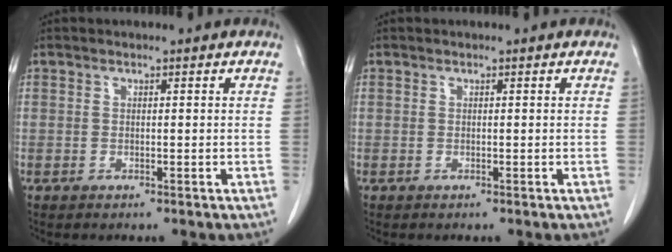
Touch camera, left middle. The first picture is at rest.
{"total": 0.0}